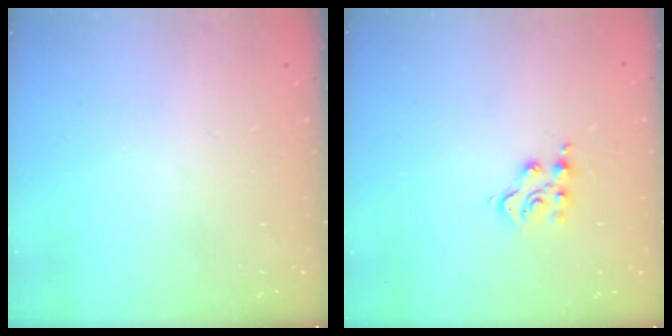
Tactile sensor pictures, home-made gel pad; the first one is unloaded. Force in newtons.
{"total": 4.9, "press": 4.9, "slide": 0.2}